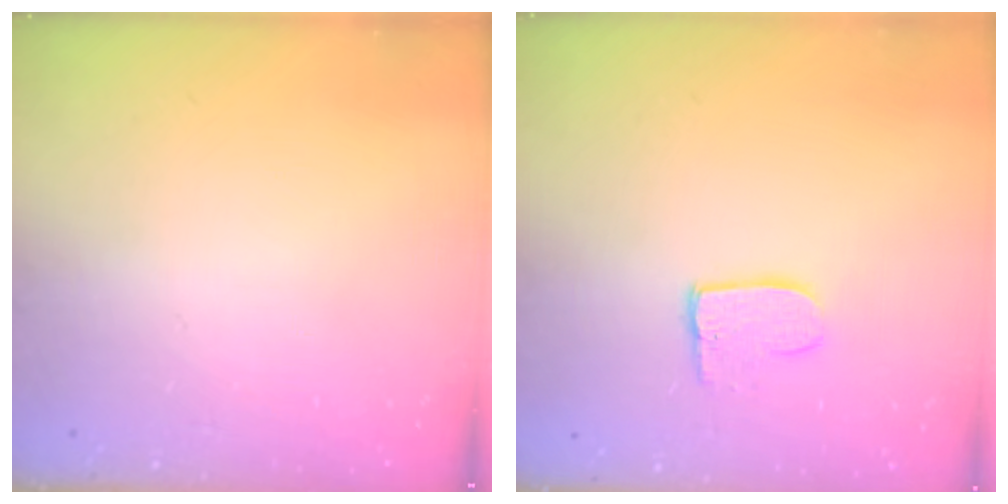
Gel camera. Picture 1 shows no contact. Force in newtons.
{"total": 7.8, "press": 7.8, "slide": 0.5}